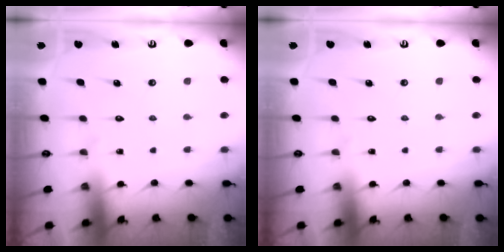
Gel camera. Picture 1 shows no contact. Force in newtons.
{"total": 0.0}